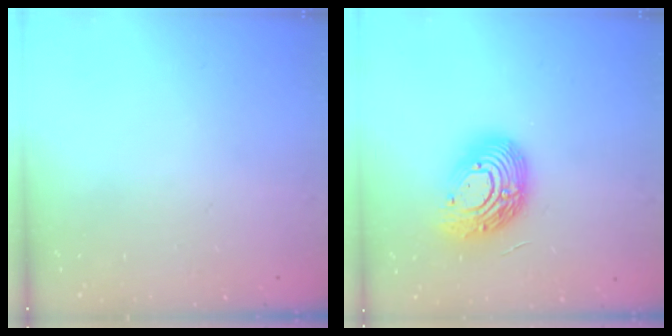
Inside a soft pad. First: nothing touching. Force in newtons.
{"total": 15.7, "press": 15.7, "slide": 1.1}